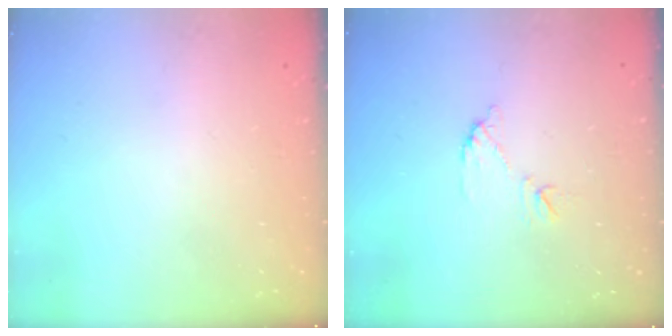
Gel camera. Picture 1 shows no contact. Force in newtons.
{"total": 8.0, "press": 8.0, "slide": 0.2}